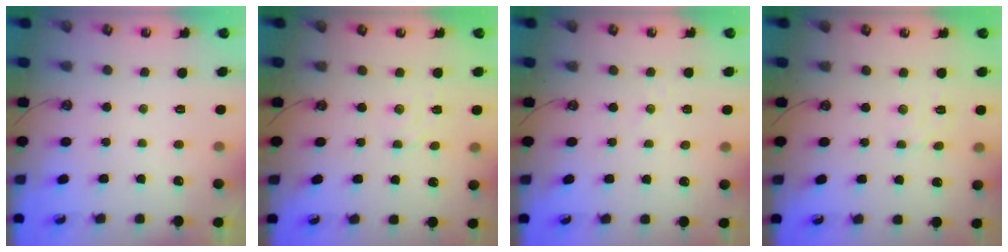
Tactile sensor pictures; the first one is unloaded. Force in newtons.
{"total": 2.8, "press": 2.7, "slide": 0.4}
{"total": 1.8, "press": 1.7, "slide": 0.2}
{"total": 2.3, "press": 2.3, "slide": 0.5}